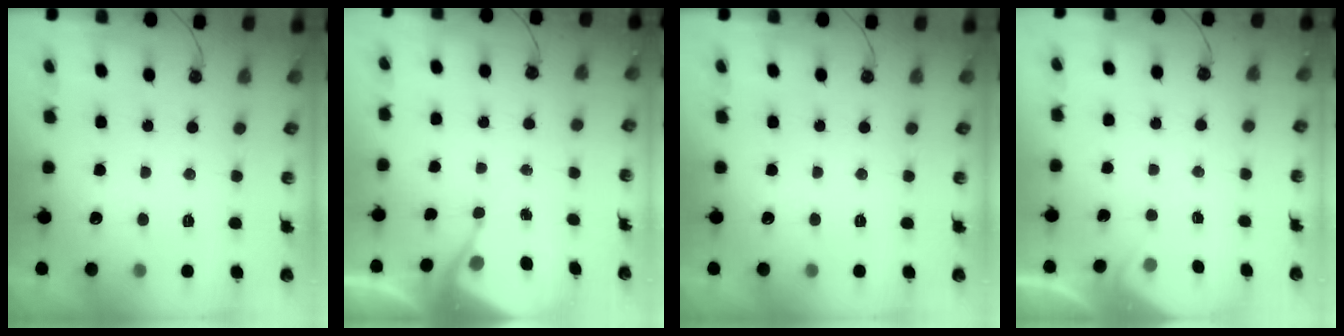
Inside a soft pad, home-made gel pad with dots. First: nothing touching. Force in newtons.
{"total": 5.7, "press": 5.7, "slide": 0.7}
{"total": 0.0}
{"total": 2.5, "press": 2.5, "slide": 0.4}